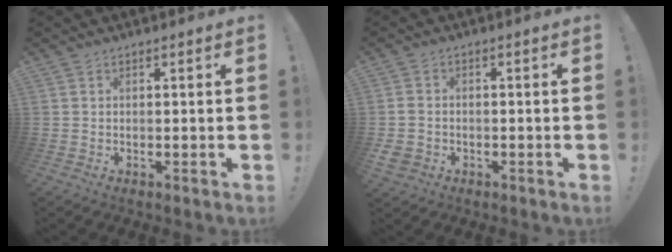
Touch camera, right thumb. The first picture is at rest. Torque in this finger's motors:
{"motor_torque": [1.65, 1.01, 0.84, -1.20, 0.07]}